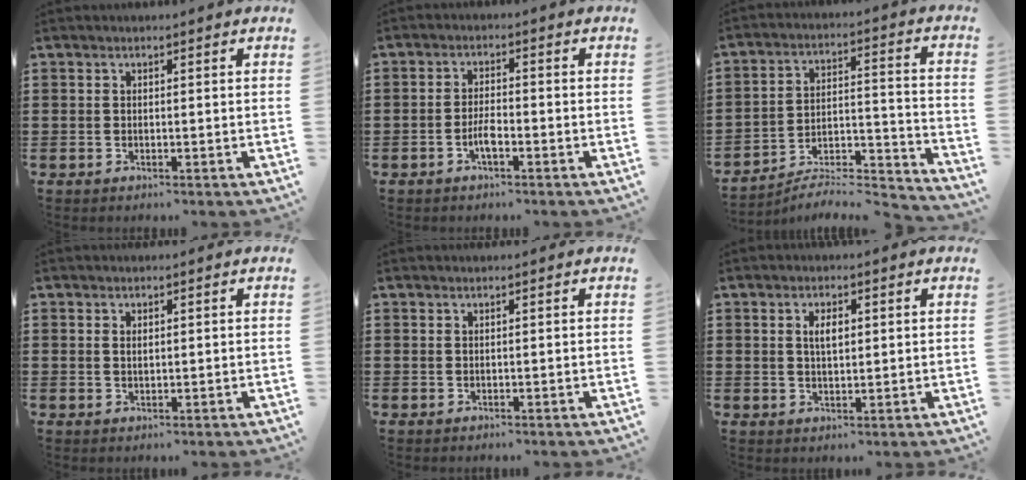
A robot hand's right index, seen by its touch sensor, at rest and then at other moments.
{"total": 3.2, "force": [-1.5, 0.8, 2.8], "torque": [-0.065, -0.003, -0.031]}
{"total": 5.5, "force": [-5.2, 1.1, 1.6], "torque": [-0.024, -0.003, -0.105]}
{"total": 0.9, "force": [0.3, 0.4, 0.7], "torque": [-0.015, 0.003, 0.006]}
{"total": 0.0}
{"total": 2.8, "force": [0.7, 1.1, 2.4], "torque": [-0.051, 0.006, 0.011]}